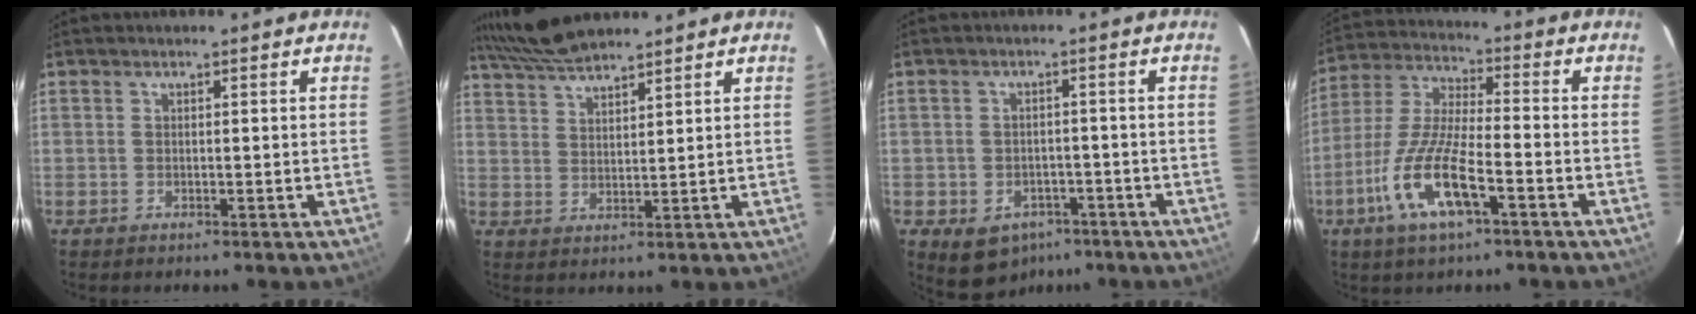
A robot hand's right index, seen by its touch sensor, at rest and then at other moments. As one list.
[{"total": 7.7, "force": [7.1, 0.6, 2.9], "torque": [-0.064, 0.016, 0.133]}, {"total": 7.8, "force": [-4.5, 5.8, 2.6], "torque": [-0.054, 0.010, -0.043]}, {"total": 13.5, "force": [-6.2, 3.2, 11.6], "torque": [-0.250, -0.009, -0.125]}]